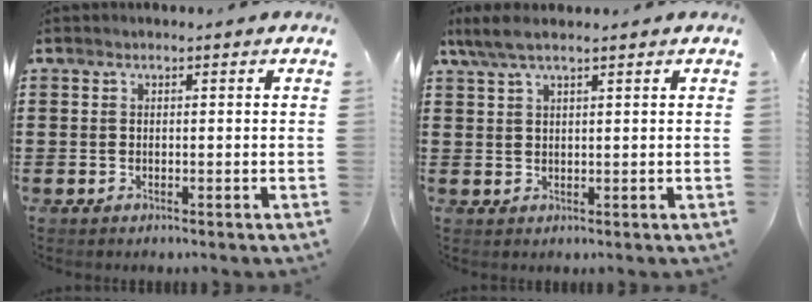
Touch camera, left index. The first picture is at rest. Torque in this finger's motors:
{"motor_torque": [2.14, 0.00, -0.10, 0.00]}